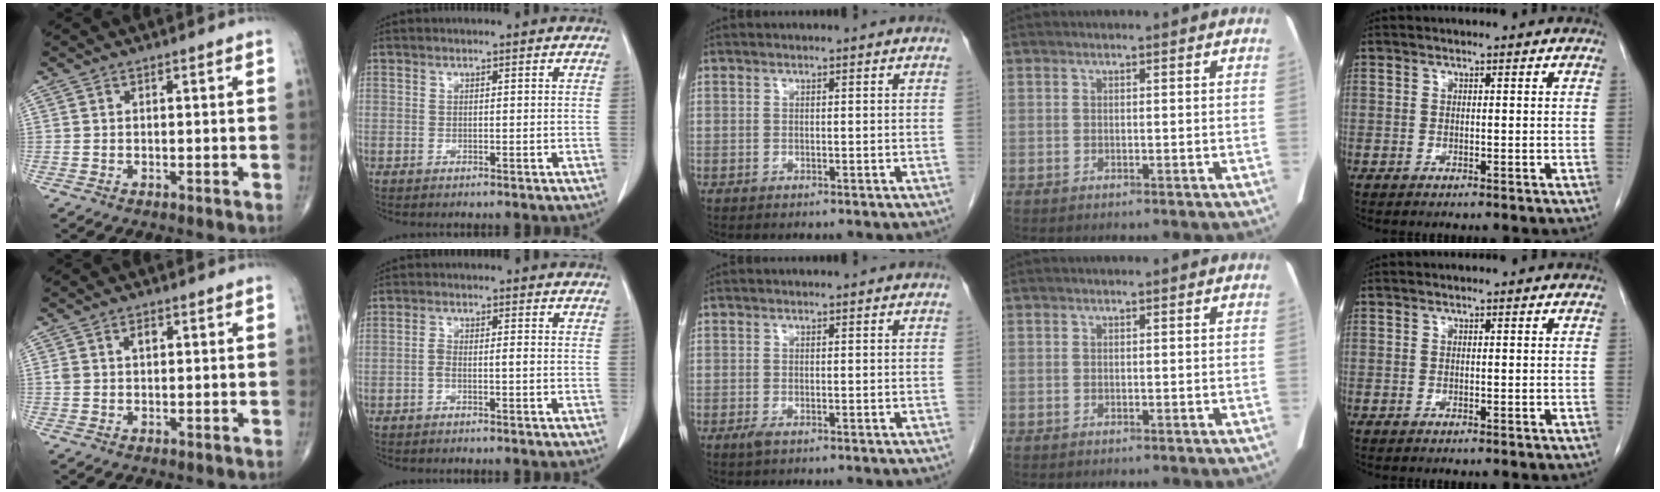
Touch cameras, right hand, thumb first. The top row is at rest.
{"thumb": {"total": 2.4, "force": [0.8, 1.6, 1.7], "torque": [-0.027, 0.006, 0.015]}, "index": {"total": 2.7, "force": [-0.8, 1.0, 2.3], "torque": [-0.048, 0.018, -0.011]}, "middle": {"total": 1.0, "force": [-0.5, 0.2, 0.8], "torque": [-0.016, -0.002, -0.008]}}